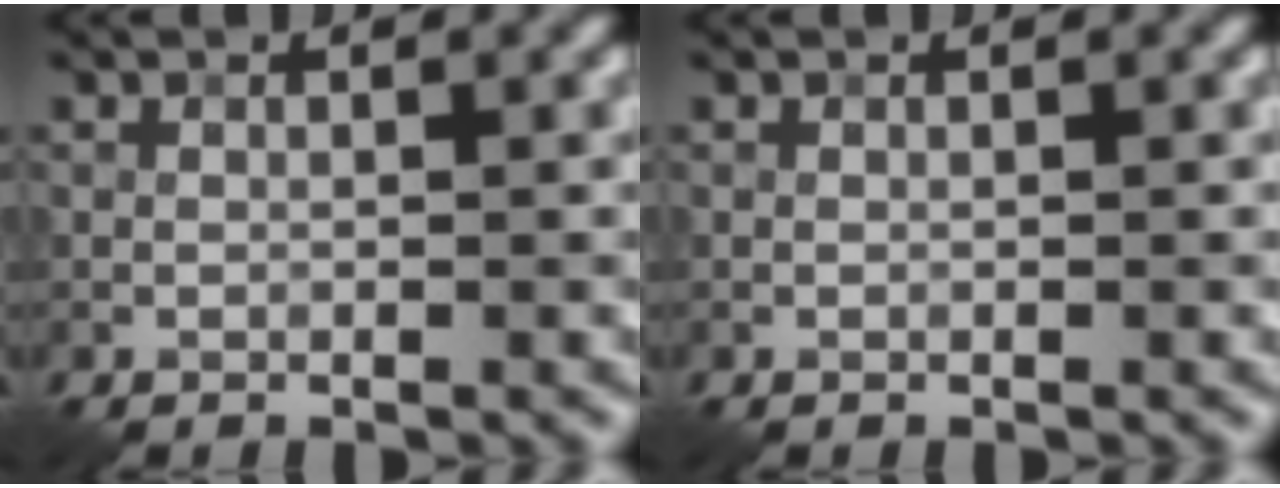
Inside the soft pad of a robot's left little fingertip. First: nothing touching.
{"total": 0.0}